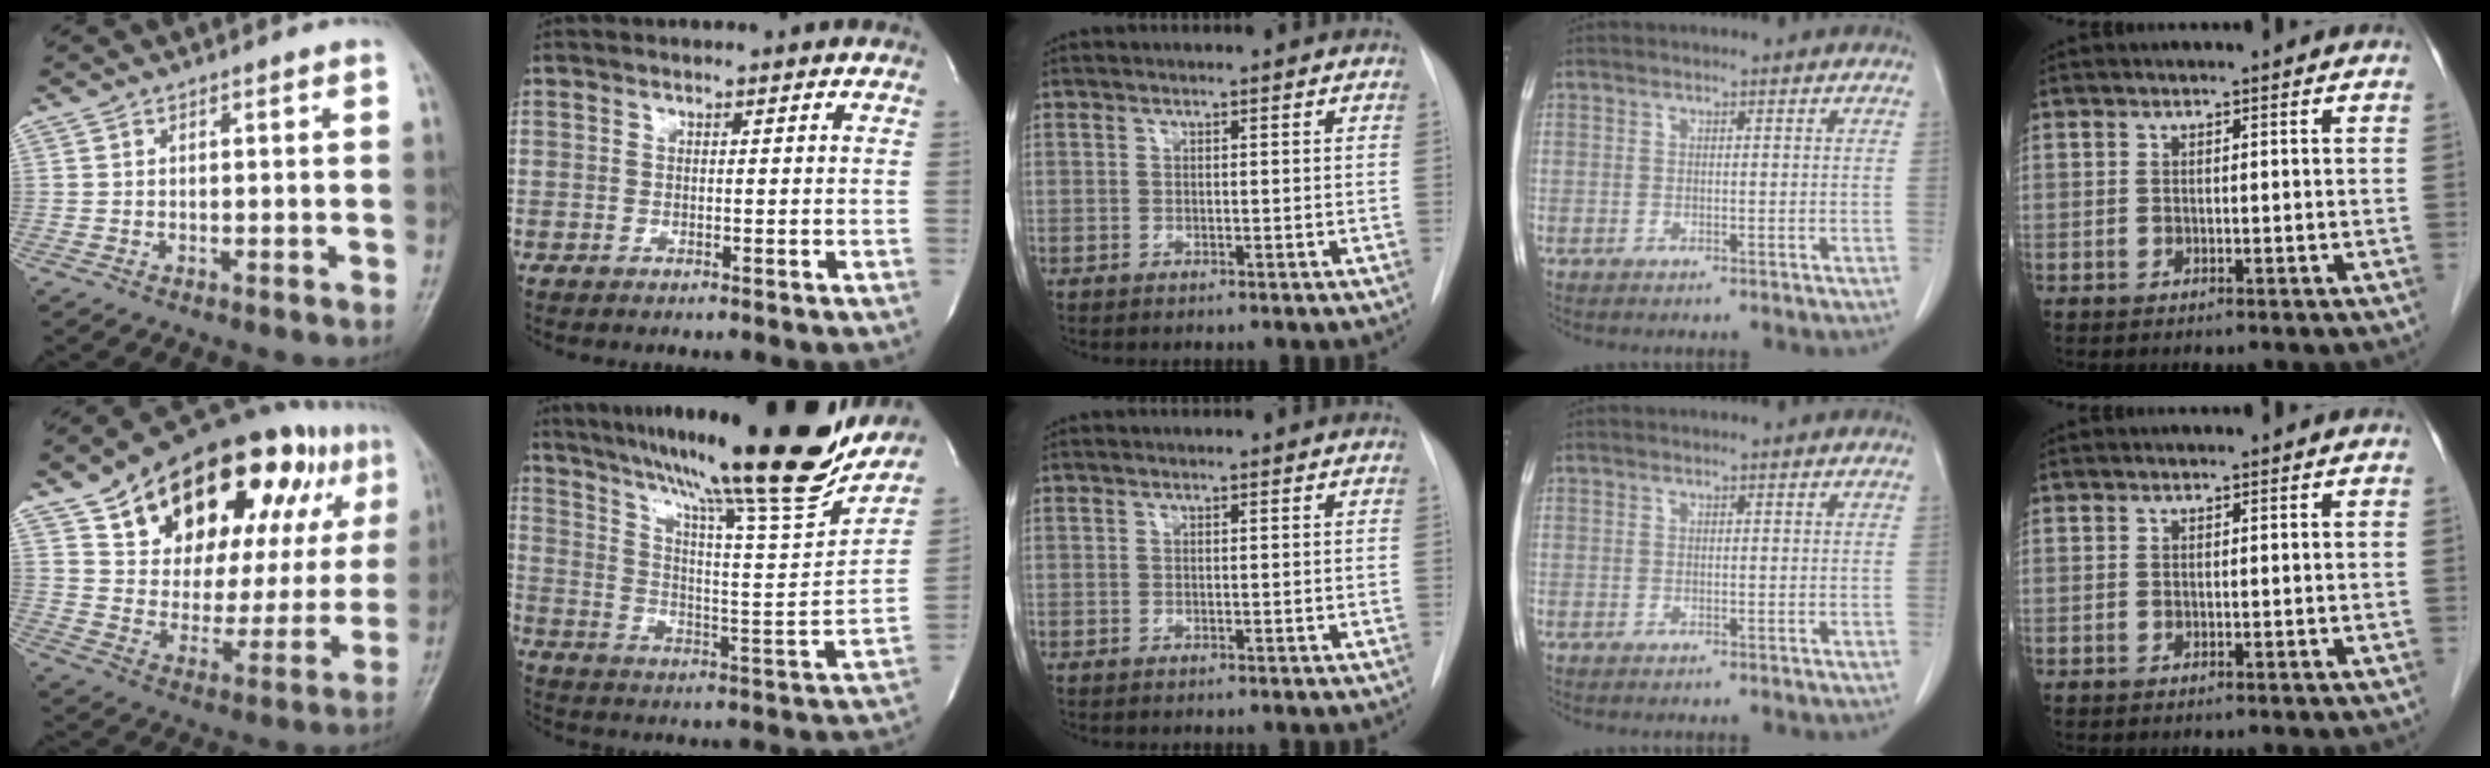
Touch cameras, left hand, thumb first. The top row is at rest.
{"thumb": {"total": 30.6, "force": [15.9, 14.7, 21.6], "torque": [-0.282, -0.015, 0.248]}, "index": {"total": 26.7, "force": [22.1, -0.1, 14.9], "torque": [-0.251, -0.055, 0.320]}}